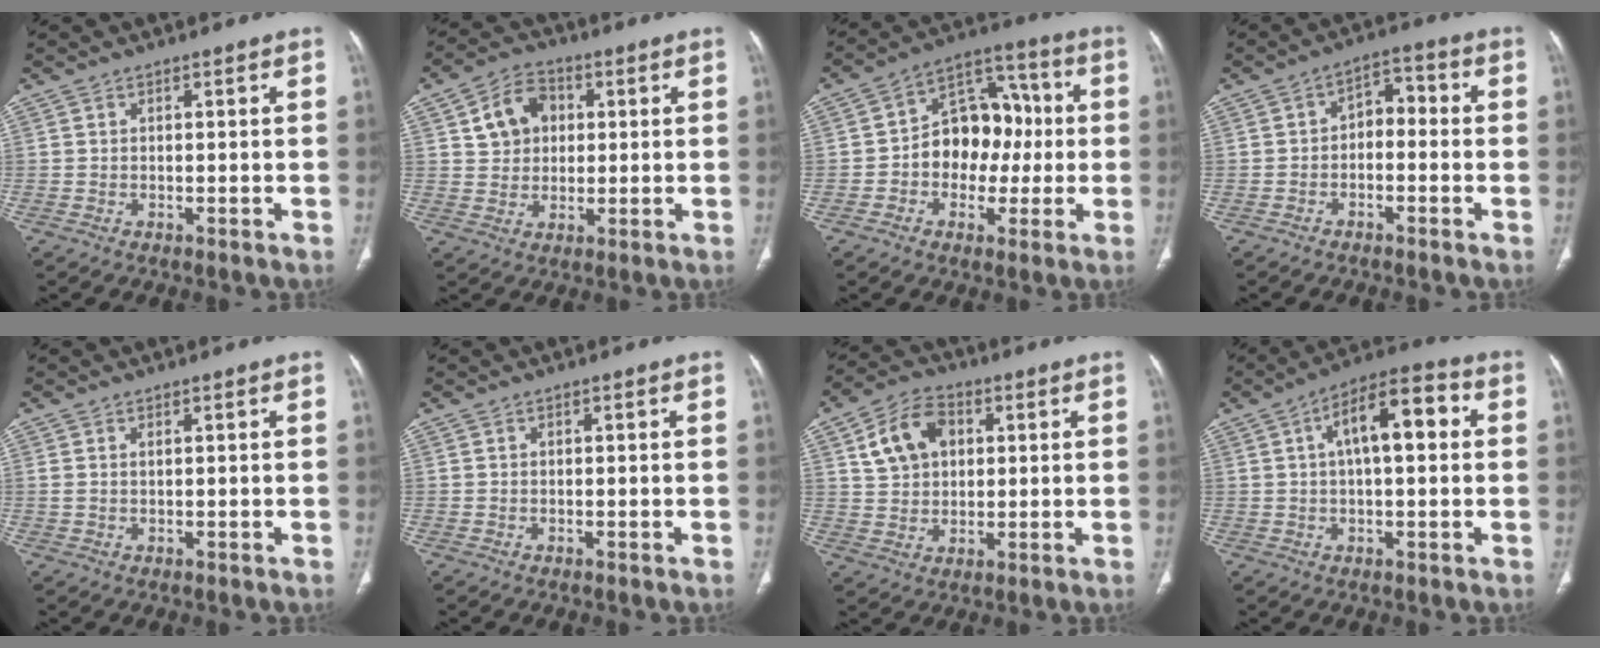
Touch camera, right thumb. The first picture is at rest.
{"total": 8.9, "force": [2.4, 7.1, 4.7], "torque": [-0.052, 0.003, 0.038]}
{"total": 14.0, "force": [-0.8, 10.5, 9.3], "torque": [-0.090, 0.044, -0.020]}
{"total": 5.3, "force": [-1.2, 3.6, 3.7], "torque": [-0.040, 0.035, -0.031]}
{"total": 1.1, "force": [0.4, 0.5, 0.9], "torque": [-0.029, 0.009, 0.016]}
{"total": 0.0}
{"total": 10.6, "force": [3.3, 7.6, 6.6], "torque": [-0.099, 0.006, 0.058]}
{"total": 12.1, "force": [2.5, 5.0, 10.7], "torque": [-0.163, 0.029, 0.032]}